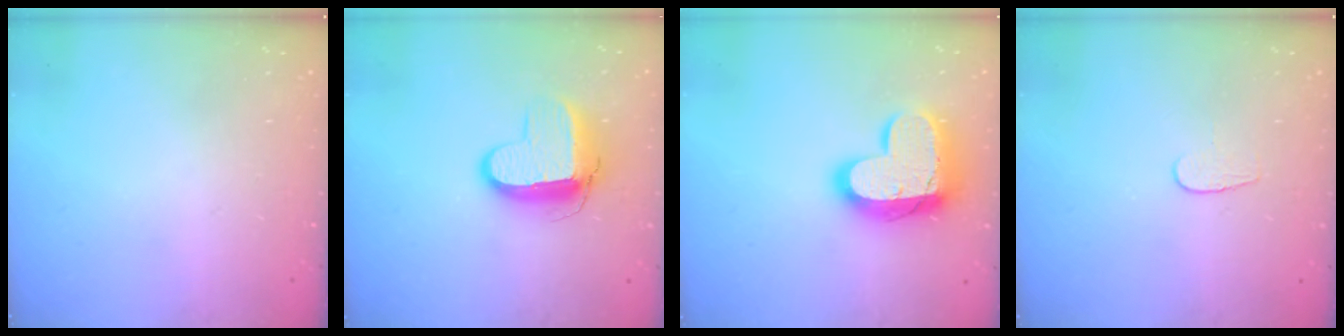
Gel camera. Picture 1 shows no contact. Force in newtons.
{"total": 11.1, "press": 11.0, "slide": 0.9}
{"total": 17.8, "press": 17.8, "slide": 1.3}
{"total": 3.7, "press": 3.7, "slide": 0.3}